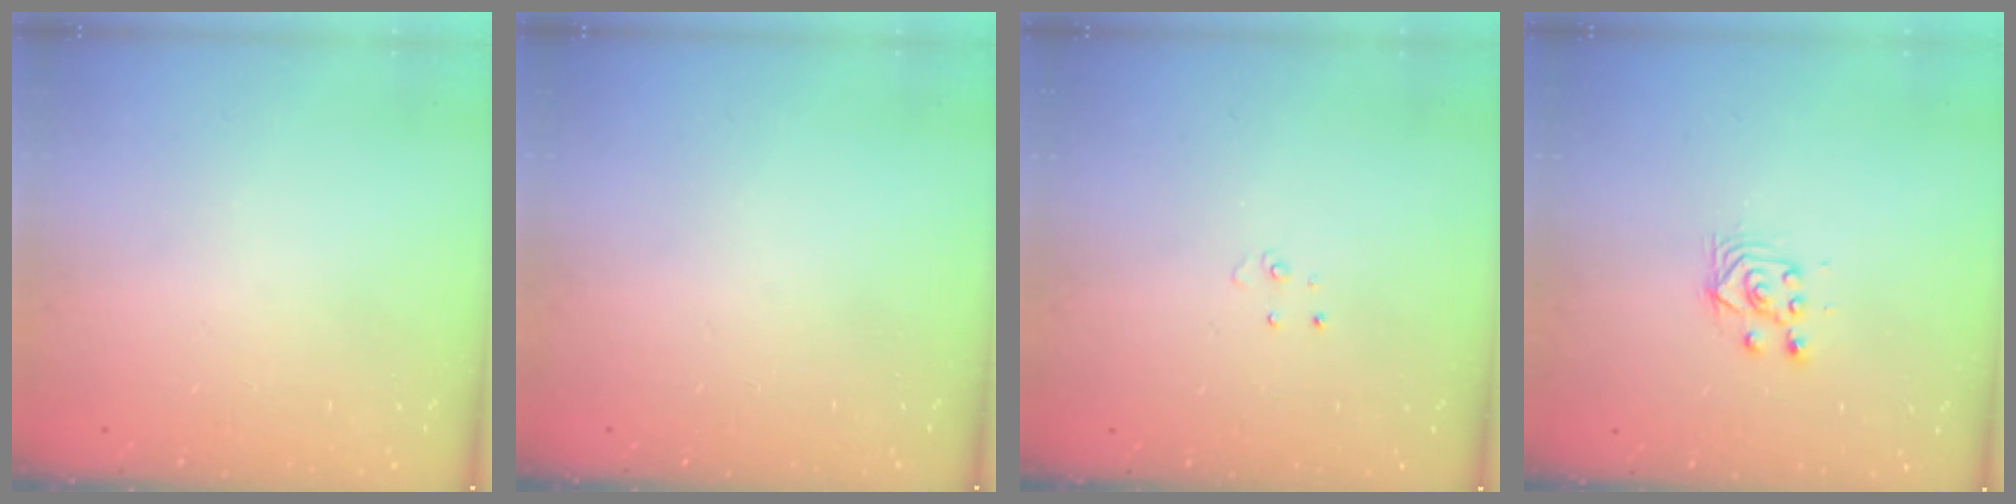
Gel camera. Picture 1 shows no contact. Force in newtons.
{"total": 0.0}
{"total": 2.7, "press": 2.7, "slide": 0.2}
{"total": 4.1, "press": 3.9, "slide": 1.3}